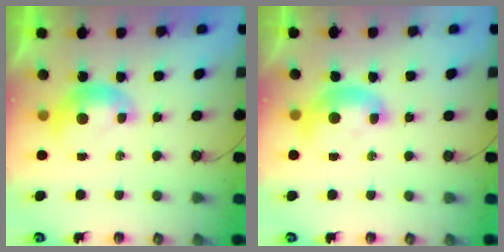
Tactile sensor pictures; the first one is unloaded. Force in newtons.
{"total": 2.3, "press": 2.3, "slide": 0.3}